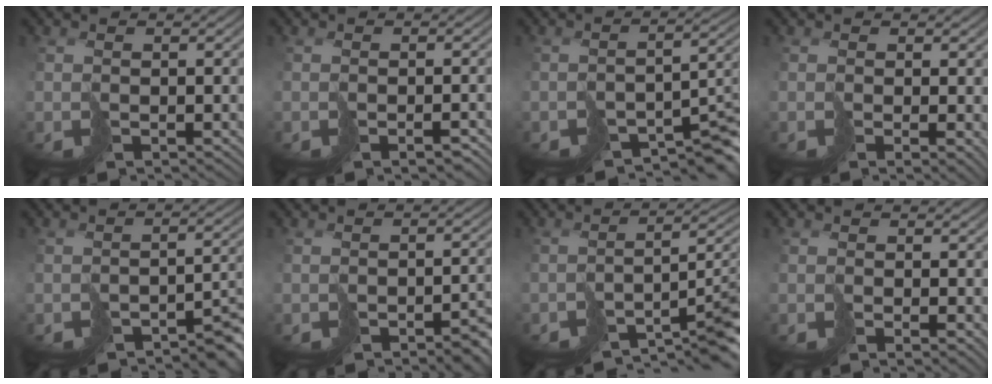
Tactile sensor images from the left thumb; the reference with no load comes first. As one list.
[{"total": 2.0, "force": [-1.3, 0.3, 1.4], "torque": [-0.020, -0.001, -0.022]}, {"total": 8.2, "force": [-5.6, 2.8, 5.3], "torque": [-0.071, -0.019, -0.084]}, {"total": 2.5, "force": [-0.4, 0.5, 2.4], "torque": [-0.039, -0.003, -0.007]}, {"total": 5.7, "force": [-3.9, 1.6, 3.8], "torque": [-0.044, -0.004, -0.061]}, {"total": 4.7, "force": [-3.0, 1.5, 3.3], "torque": [-0.037, -0.006, -0.041]}, {"total": 9.5, "force": [-6.4, 2.3, 6.7], "torque": [-0.090, -0.002, -0.100]}, {"total": 1.6, "force": [-0.1, 0.4, 1.5], "torque": [-0.028, -0.002, -0.002]}]